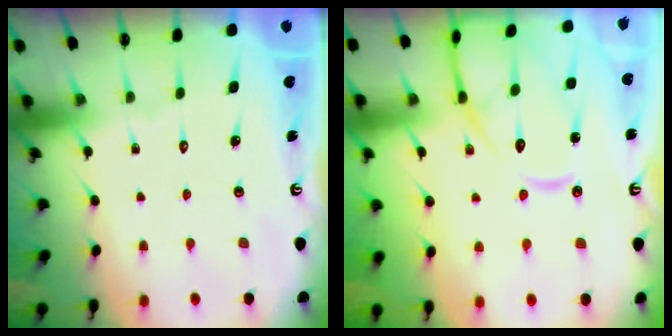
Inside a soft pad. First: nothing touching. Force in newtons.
{"total": 13.6, "press": 13.5, "slide": 0.8}